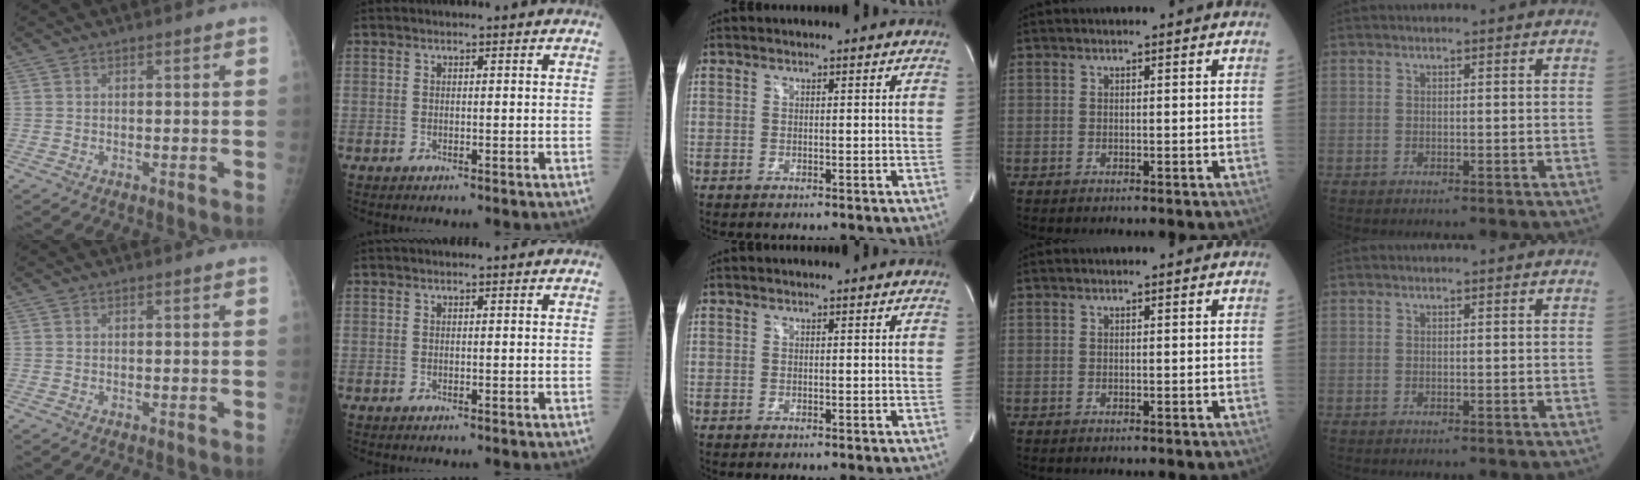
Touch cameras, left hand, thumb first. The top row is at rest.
{}